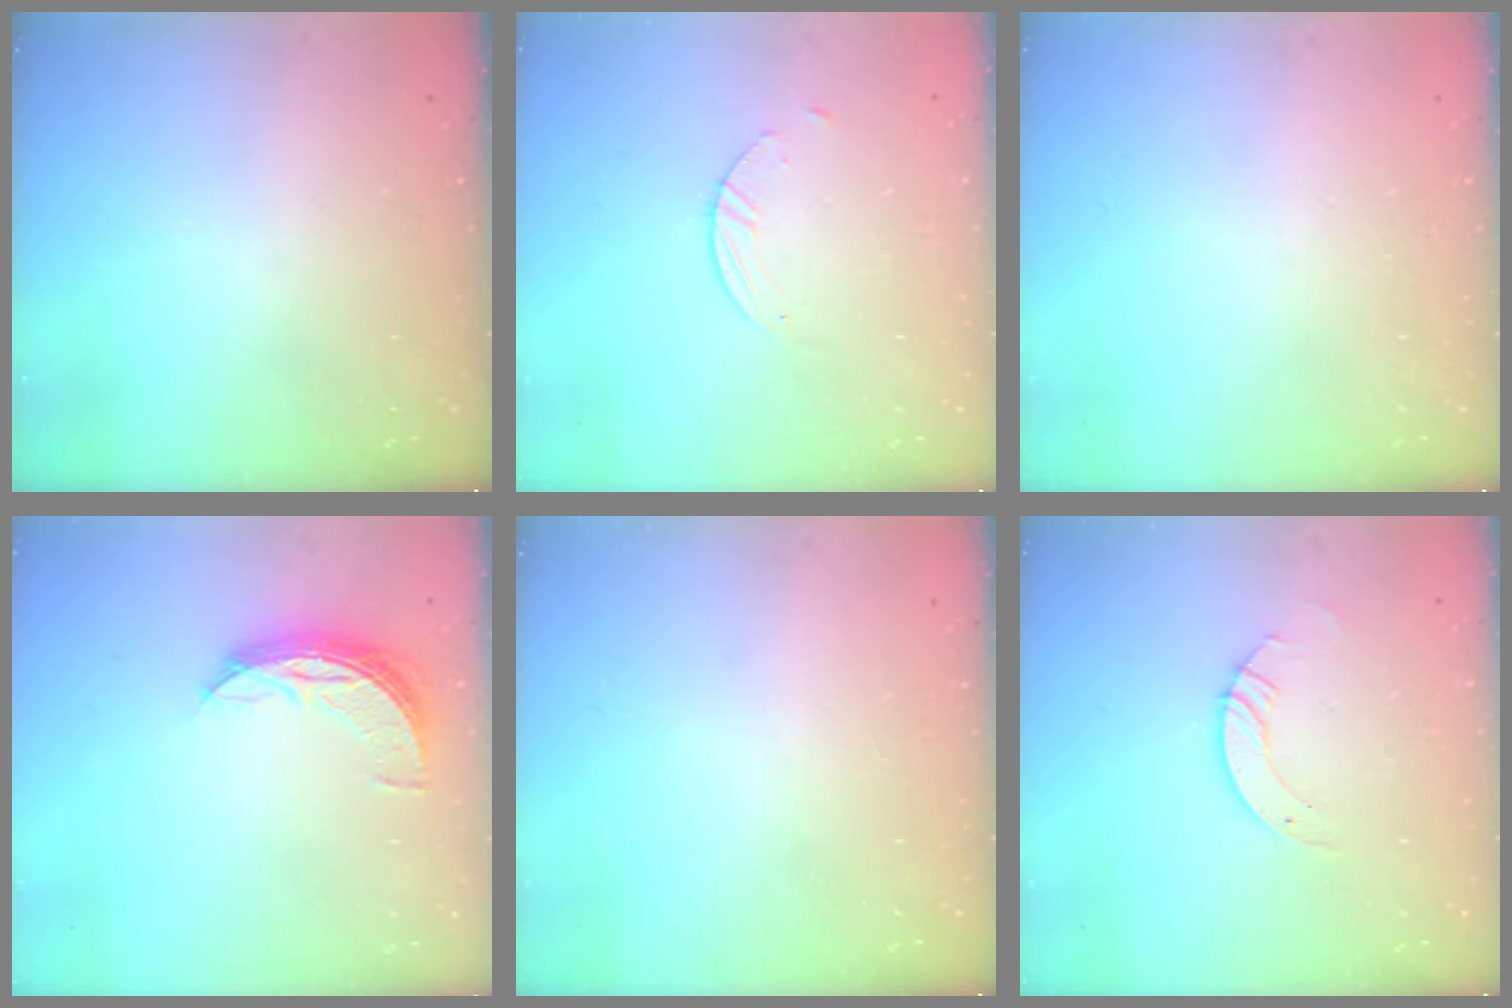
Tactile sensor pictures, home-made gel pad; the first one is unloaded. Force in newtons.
{"total": 1.5, "press": 1.5, "slide": 0.1}
{"total": 0.0}
{"total": 8.1, "press": 8.1, "slide": 0.4}
{"total": 0.0}
{"total": 3.9, "press": 3.8, "slide": 0.3}